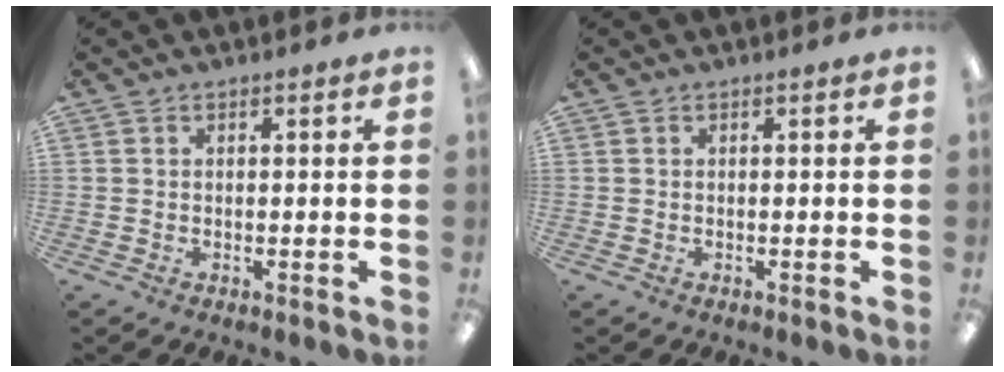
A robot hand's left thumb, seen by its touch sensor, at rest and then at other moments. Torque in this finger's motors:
{"motor_torque": [-0.01, -0.01, 0.06, -0.05, 0.00]}